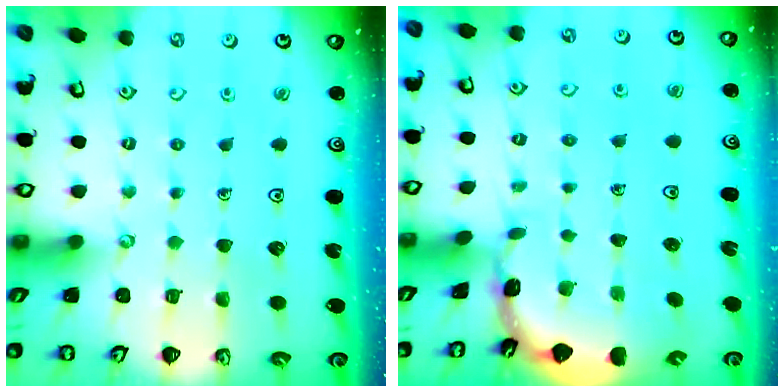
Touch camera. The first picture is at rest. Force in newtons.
{"total": 1.8, "press": 1.8, "slide": 0.1}